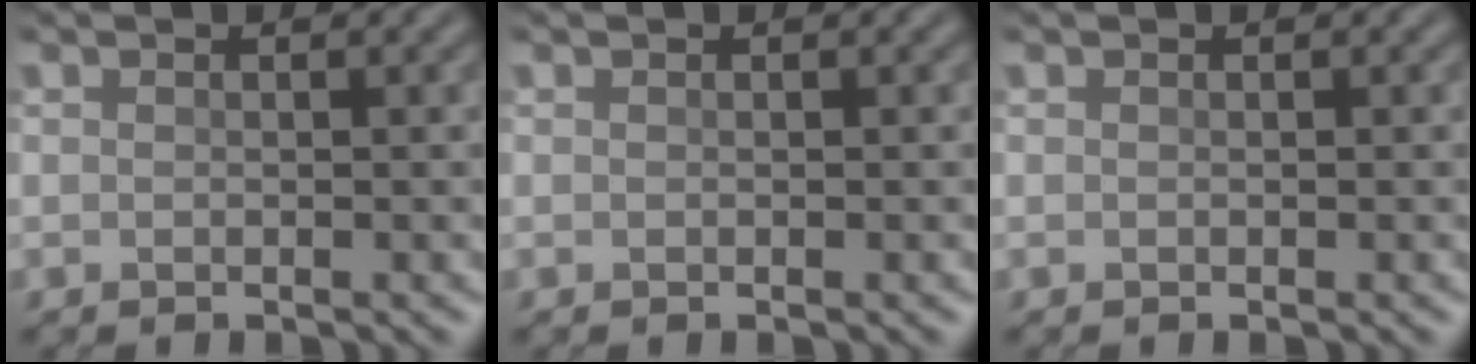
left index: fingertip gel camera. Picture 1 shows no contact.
{"total": 0.0}
{"total": 0.0}